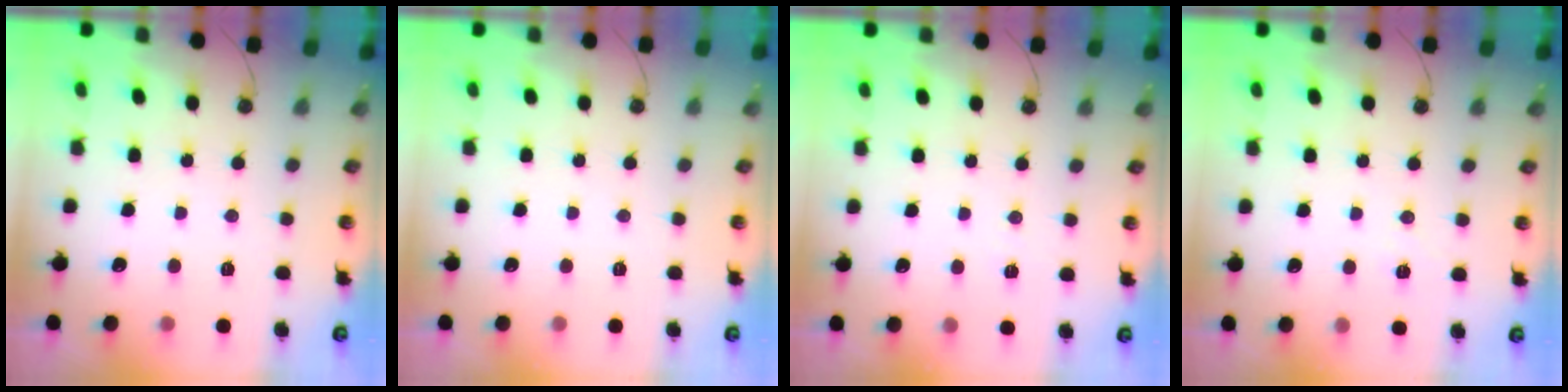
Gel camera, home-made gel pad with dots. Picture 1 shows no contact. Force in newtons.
{"total": 0.0}
{"total": 3.7, "press": 2.2, "slide": 3.0}
{"total": 4.8, "press": 3.2, "slide": 3.7}